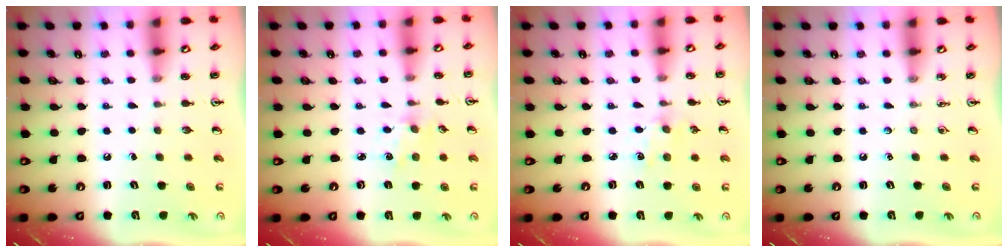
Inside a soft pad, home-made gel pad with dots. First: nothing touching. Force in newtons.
{"total": 1.2, "press": 1.2, "slide": 0.3}
{"total": 2.9, "press": 2.8, "slide": 0.5}
{"total": 0.0}